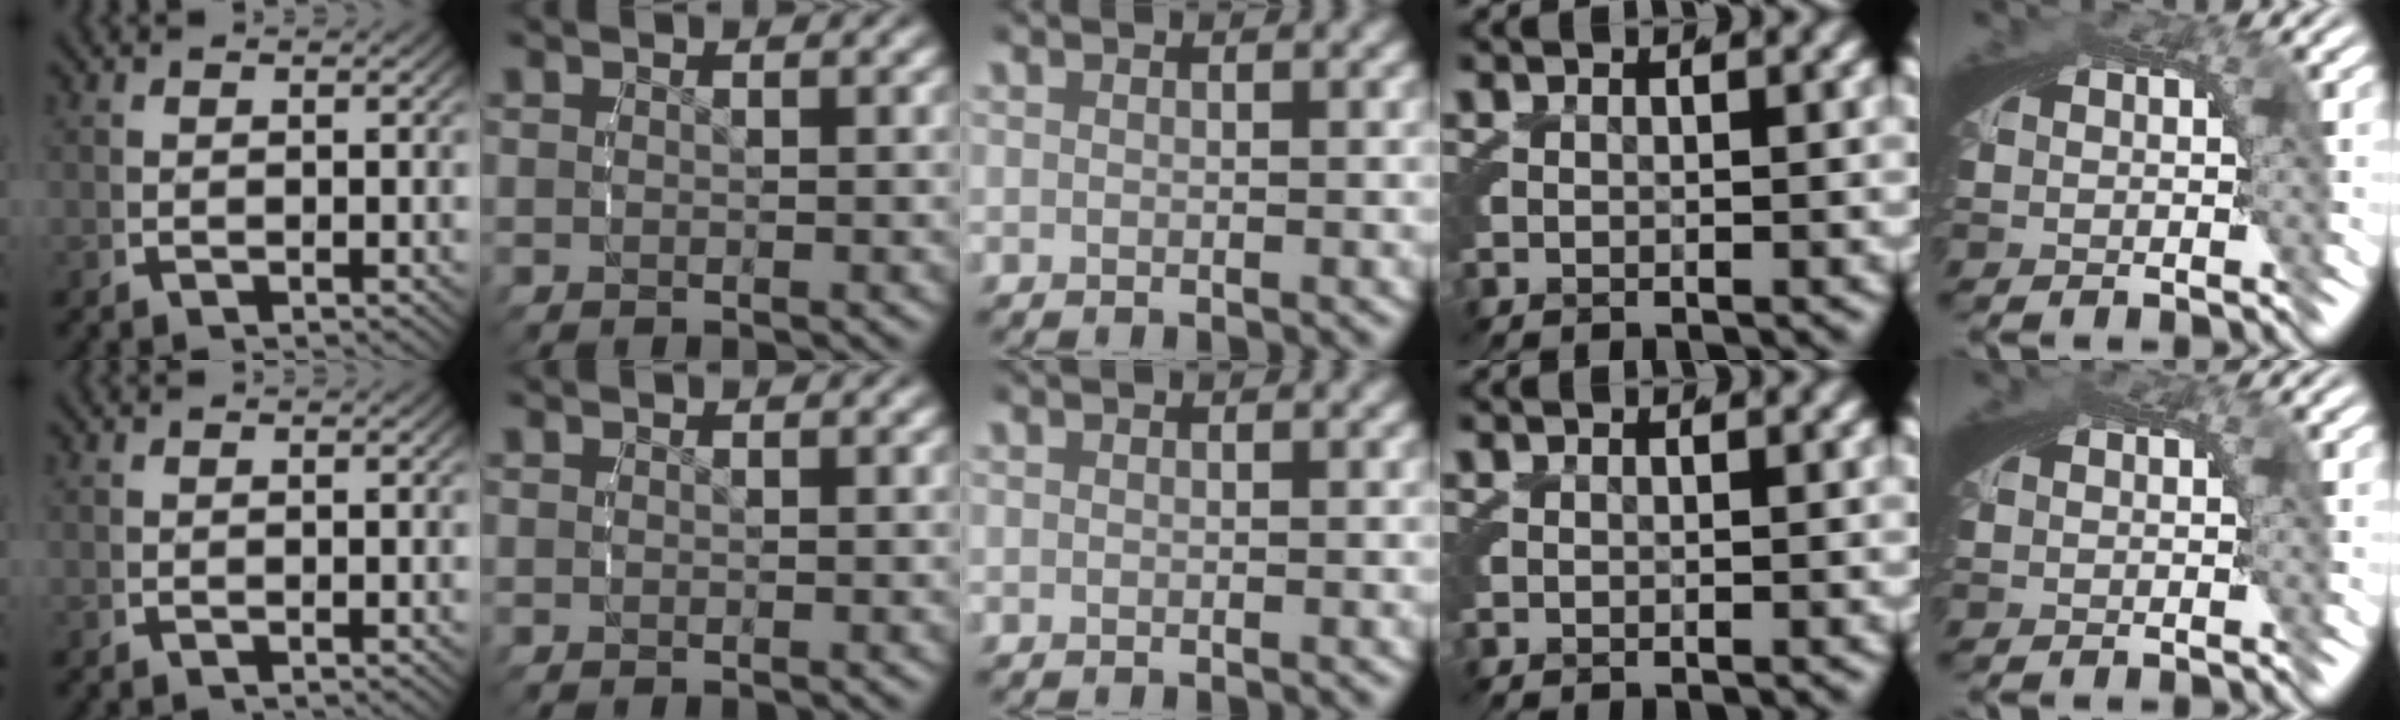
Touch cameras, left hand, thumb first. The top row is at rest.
{"little": {"total": 0.7, "force": [0.2, 0.1, 0.6], "torque": [-0.007, 0.003, 0.003]}}